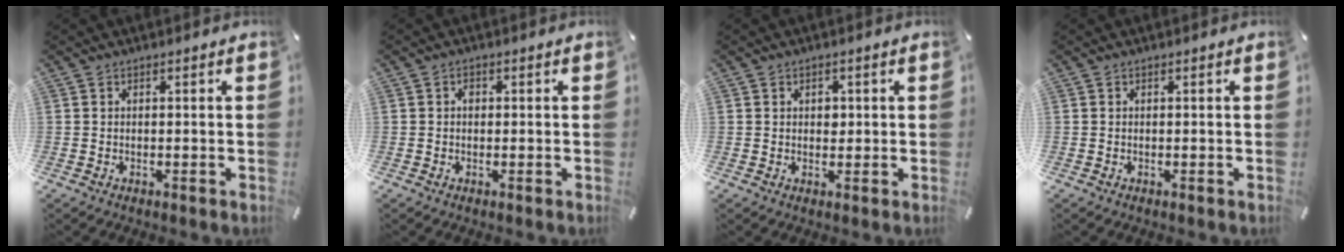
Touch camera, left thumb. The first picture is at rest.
{"total": 1.0, "force": [0.0, 0.8, 0.6], "torque": [-0.012, 0.004, 0.000]}
{"total": 1.9, "force": [0.3, 1.5, 1.0], "torque": [-0.006, 0.001, 0.000]}
{"total": 0.0}